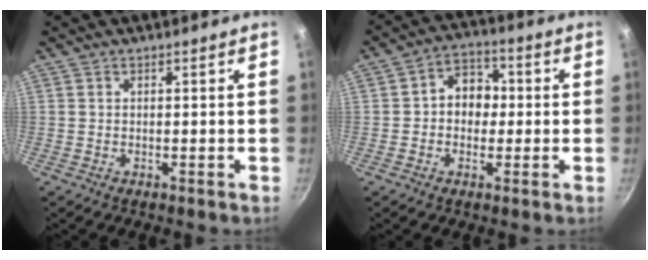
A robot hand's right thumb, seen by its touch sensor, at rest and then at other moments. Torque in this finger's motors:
{"motor_torque": [0.14, -0.37, 0.02, 0.03, 0.16]}